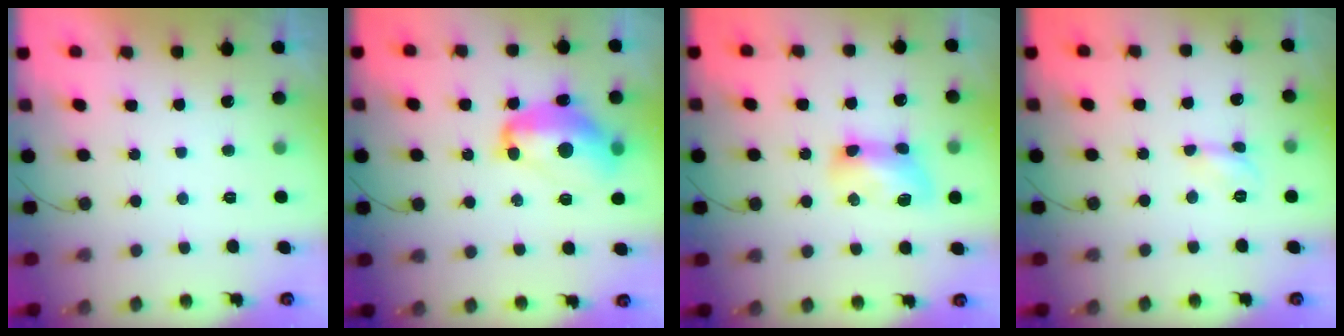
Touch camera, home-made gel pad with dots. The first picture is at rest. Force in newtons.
{"total": 14.5, "press": 14.4, "slide": 1.6}
{"total": 10.4, "press": 10.4, "slide": 0.2}
{"total": 4.3, "press": 4.2, "slide": 0.3}